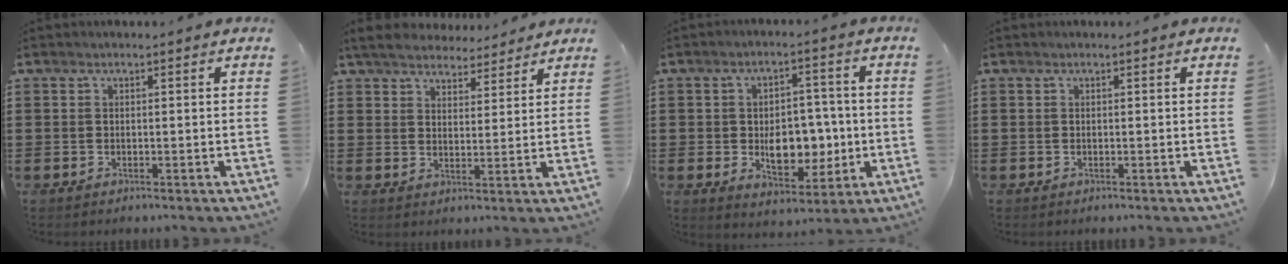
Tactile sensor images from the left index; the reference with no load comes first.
{"total": 5.0, "force": [4.7, 1.2, 1.1], "torque": [-0.041, -0.015, 0.085]}
{"total": 8.5, "force": [-1.0, 5.5, 6.3], "torque": [-0.086, 0.004, -0.019]}
{"total": 0.0}